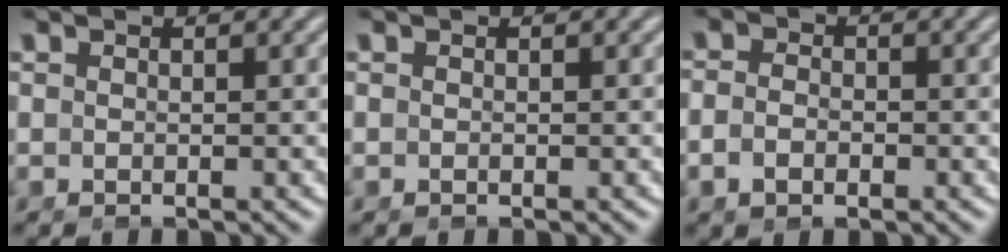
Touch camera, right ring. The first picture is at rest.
{"total": 0.0}
{"total": 2.0, "force": [-1.1, 1.3, 1.2], "torque": [-0.027, -0.012, -0.017]}